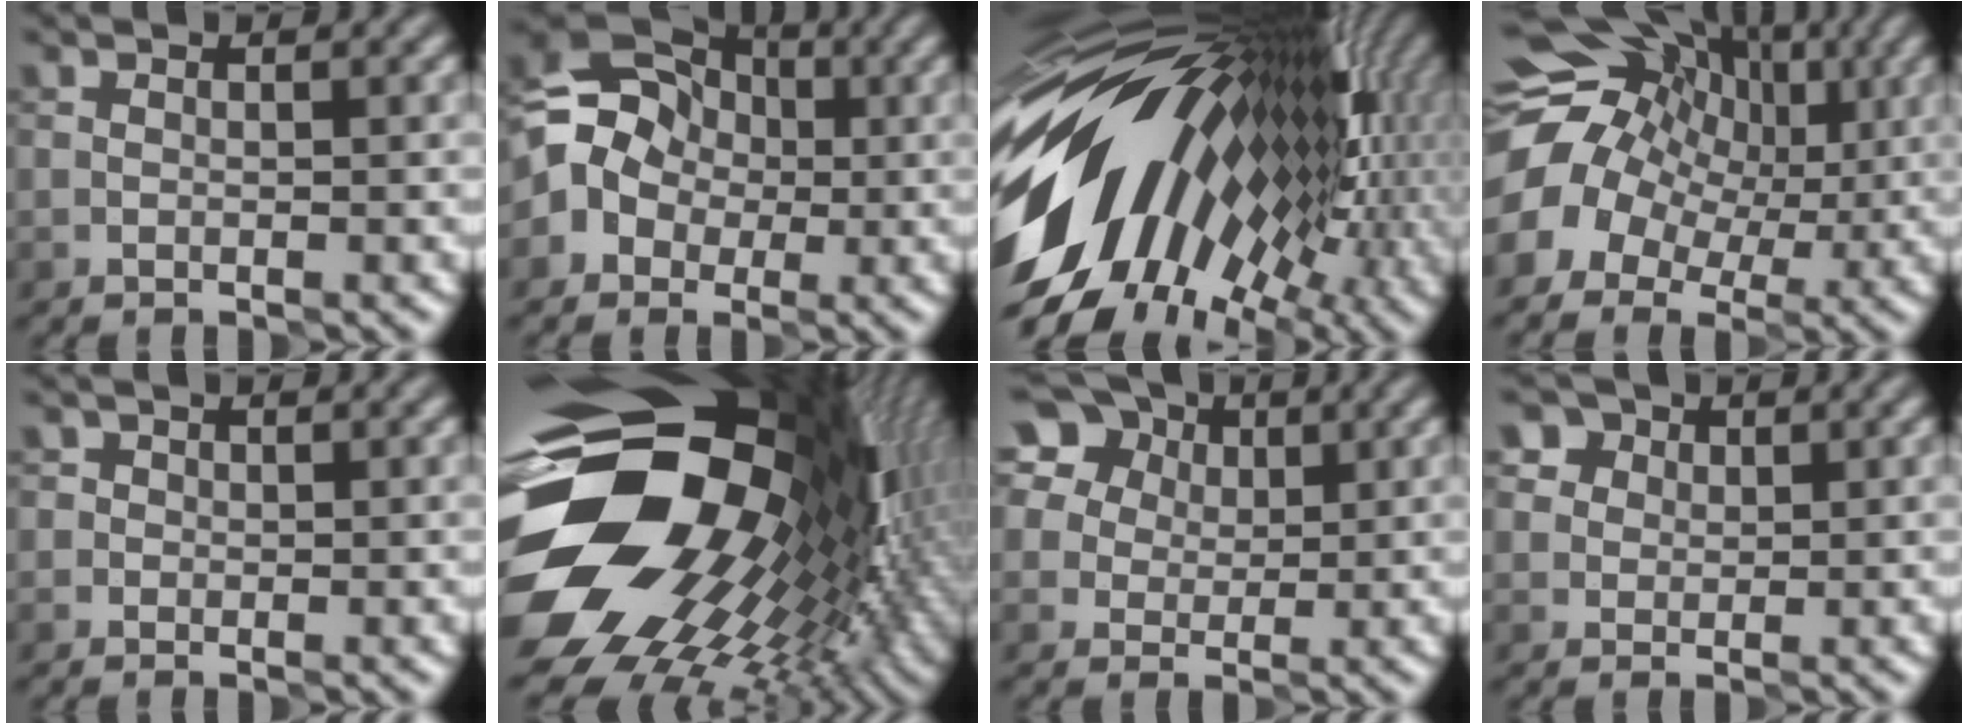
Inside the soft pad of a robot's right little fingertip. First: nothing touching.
{"total": 6.9, "force": [-0.6, 6.1, 3.2], "torque": [-0.053, 0.008, -0.032]}
{"total": 18.5, "force": [-0.6, 10.4, 15.3], "torque": [-0.270, -0.002, -0.024]}
{"total": 13.4, "force": [1.1, 11.1, 7.5], "torque": [-0.130, 0.026, 0.000]}
{"total": 1.5, "force": [0.6, 1.3, 0.4], "torque": [0.008, 0.006, 0.001]}
{"total": 20.6, "force": [-2.0, 14.4, 14.5], "torque": [-0.296, -0.032, -0.027]}
{"total": 14.7, "force": [7.6, 10.5, 6.8], "torque": [-0.177, 0.050, 0.124]}
{"total": 6.9, "force": [3.9, 4.9, 2.8], "torque": [-0.062, 0.012, 0.056]}